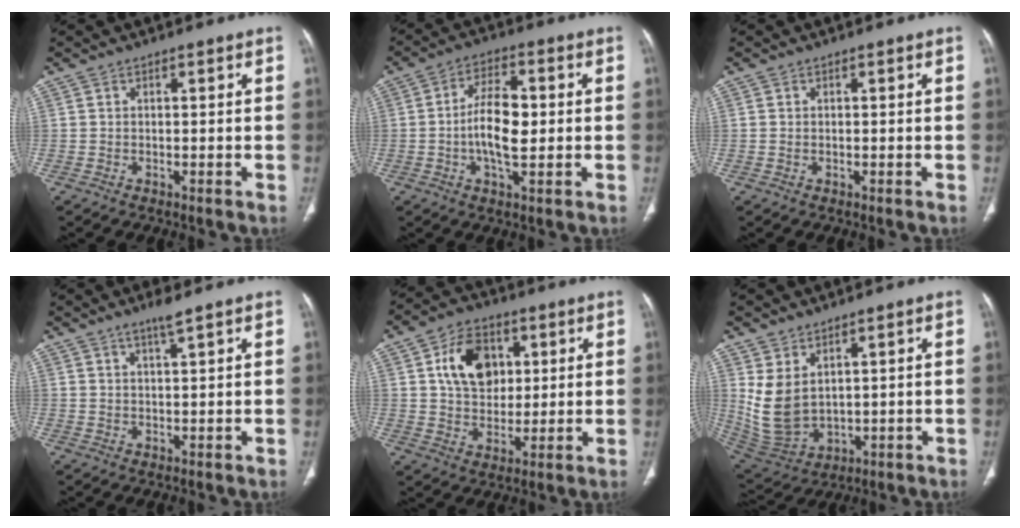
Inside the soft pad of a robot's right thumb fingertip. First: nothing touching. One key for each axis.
{"total": 9.5, "fx": -0.5, "fy": 4.3, "fz": 8.4, "tx": -0.145, "ty": 0.007, "tz": -0.014}
{"total": 0.0}
{"total": 3.0, "fx": 2.1, "fy": 0.0, "fz": 2.1, "tx": -0.037, "ty": -0.010, "tz": 0.043}
{"total": 12.0, "fx": 3.5, "fy": 8.7, "fz": 7.4, "tx": -0.088, "ty": -0.007, "tz": 0.060}
{"total": 9.7, "fx": 3.1, "fy": 6.3, "fz": 6.8, "tx": -0.125, "ty": -0.017, "tz": 0.089}